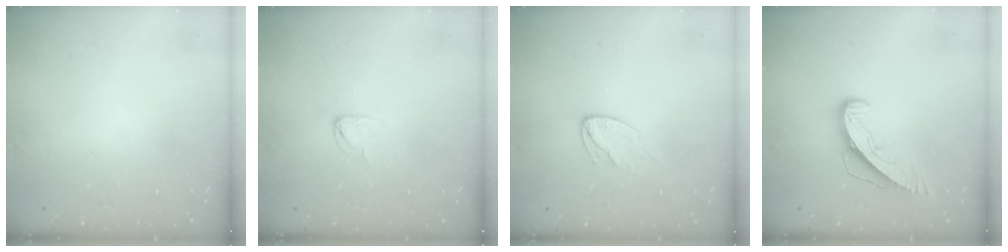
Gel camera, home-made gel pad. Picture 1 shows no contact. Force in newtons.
{"total": 2.9, "press": 2.9, "slide": 0.2}
{"total": 7.1, "press": 7.1, "slide": 0.5}
{"total": 8.7, "press": 8.6, "slide": 0.4}